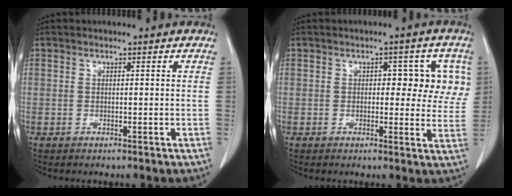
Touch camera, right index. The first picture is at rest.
{"total": 6.5, "force": [1.5, 3.6, 5.2], "torque": [-0.039, 0.018, 0.015]}